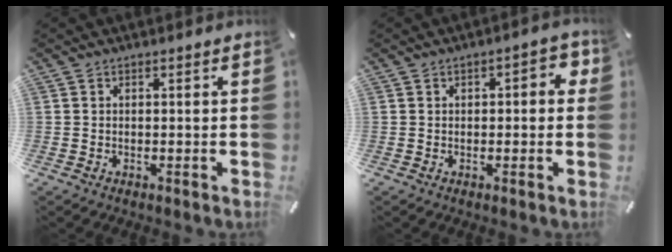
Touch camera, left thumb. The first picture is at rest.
{"total": 3.1, "force": [-0.1, 1.8, 2.6], "torque": [-0.031, 0.004, -0.007]}